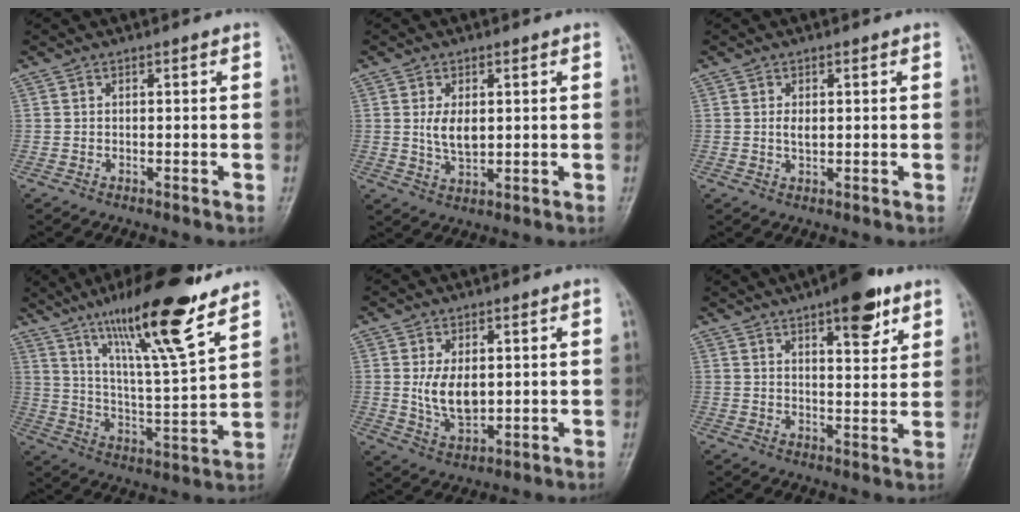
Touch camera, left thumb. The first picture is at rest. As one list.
[{"total": 5.1, "force": [0.8, 2.9, 4.2], "torque": [-0.069, -0.011, 0.020]}, {"total": 2.0, "force": [0.3, 1.1, 1.7], "torque": [-0.028, -0.002, 0.006]}, {"total": 19.3, "force": [13.0, 2.6, 14.1], "torque": [-0.220, -0.064, 0.221]}, {"total": 7.4, "force": [0.9, 4.4, 6.0], "torque": [-0.094, -0.014, 0.027]}, {"total": 10.4, "force": [6.1, 3.6, 7.6], "torque": [-0.083, -0.029, 0.085]}]